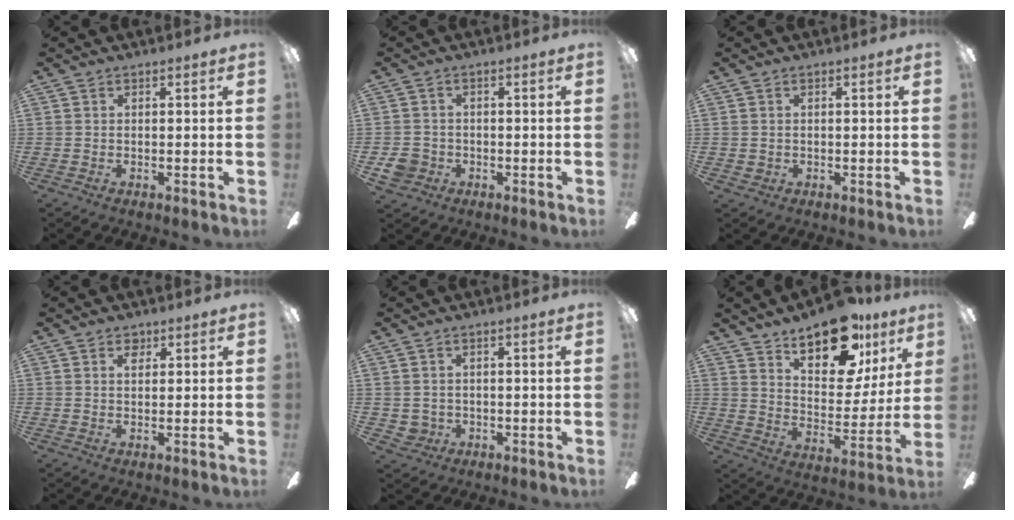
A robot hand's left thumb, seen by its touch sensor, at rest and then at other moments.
{"total": 4.6, "force": [-1.6, 4.1, 1.4], "torque": [-0.029, 0.009, -0.030]}
{"total": 1.0, "force": [0.3, 1.0, 0.1], "torque": [-0.004, 0.005, 0.003]}
{"total": 2.5, "force": [1.4, 1.5, 1.4], "torque": [-0.015, -0.004, 0.022]}
{"total": 2.5, "force": [0.4, 2.4, 0.4], "torque": [-0.012, 0.004, 0.007]}
{"total": 19.1, "force": [13.3, 8.6, 10.7], "torque": [-0.154, -0.074, 0.228]}